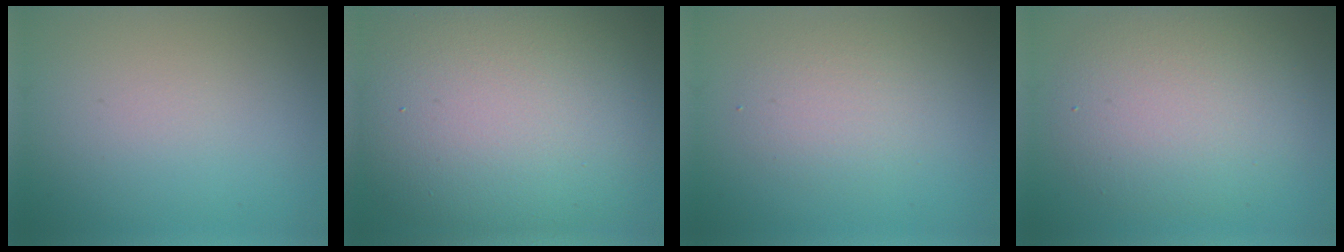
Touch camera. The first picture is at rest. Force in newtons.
{"total": 14.1, "press": 14.1, "slide": 0.9}
{"total": 2.7, "press": 2.7, "slide": 0.0}
{"total": 6.1, "press": 6.1, "slide": 0.3}